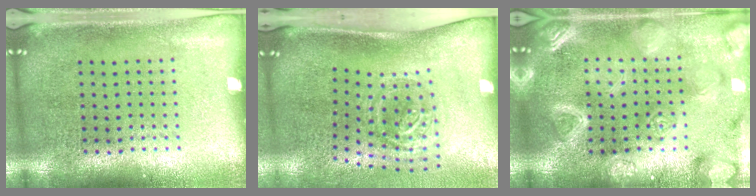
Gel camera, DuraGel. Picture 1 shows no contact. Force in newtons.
{"total": 1.9, "press": 1.3, "slide": 1.5}
{"total": 5.8, "press": 5.7, "slide": 0.8}